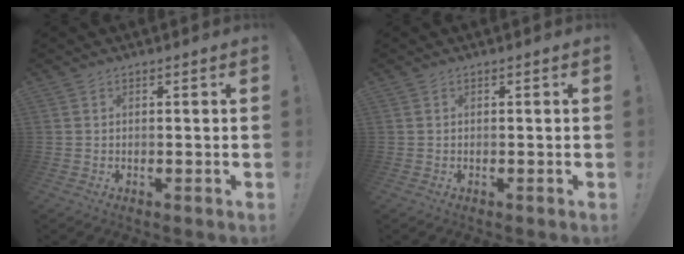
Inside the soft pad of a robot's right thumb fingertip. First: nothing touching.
{"total": 0.0}